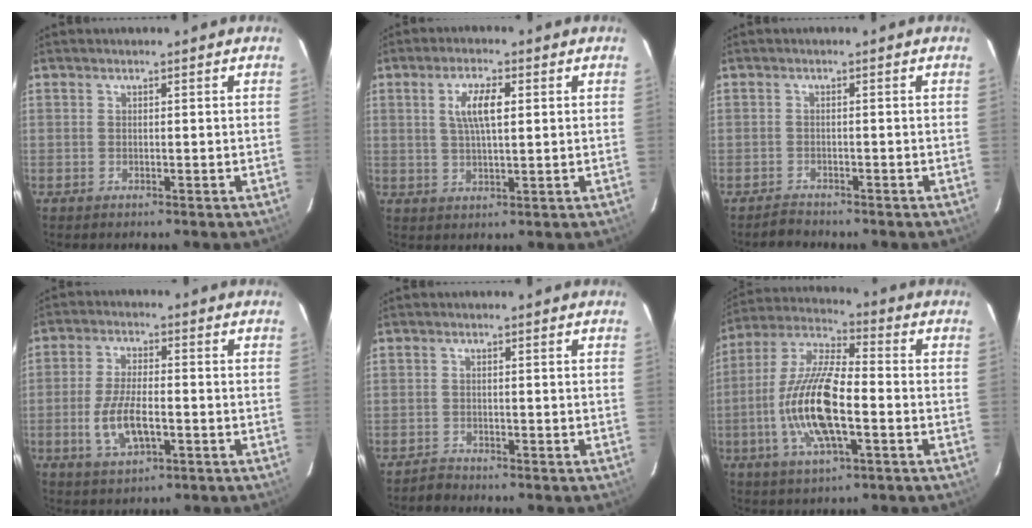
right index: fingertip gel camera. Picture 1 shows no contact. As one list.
[{"total": 5.9, "force": [1.6, 1.7, 5.4], "torque": [-0.101, 0.006, 0.030]}, {"total": 2.0, "force": [-1.9, 0.7, -0.1], "torque": [-0.004, 0.003, -0.034]}, {"total": 9.2, "force": [-2.6, 3.9, 7.9], "torque": [-0.163, -0.006, -0.045]}, {"total": 1.7, "force": [-1.5, 0.6, -0.4], "torque": [0.002, 0.006, -0.028]}, {"total": 16.4, "force": [-3.9, 5.0, 15.2], "torque": [-0.310, -0.005, -0.078]}]